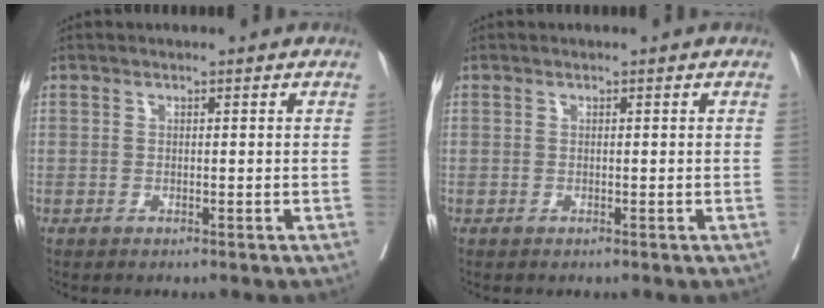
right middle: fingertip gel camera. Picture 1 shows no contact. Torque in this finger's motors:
{"motor_torque": [0.00, 0.00, 0.00, 0.00]}